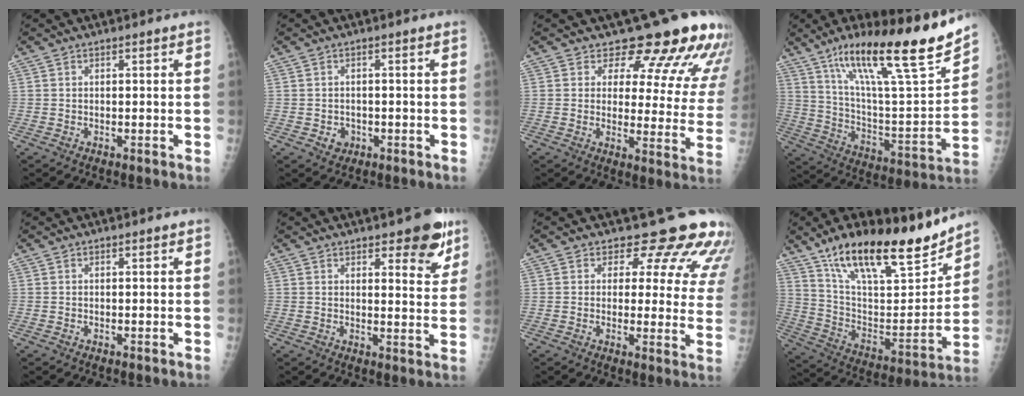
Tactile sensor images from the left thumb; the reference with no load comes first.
{"total": 2.2, "force": [-0.8, 2.0, 0.7], "torque": [-0.001, 0.005, -0.006]}
{"total": 15.9, "force": [13.6, 5.7, 6.0], "torque": [-0.022, -0.097, 0.146]}
{"total": 25.9, "force": [17.4, 4.2, 18.7], "torque": [-0.282, -0.062, 0.296]}
{"total": 0.0}
{"total": 8.1, "force": [5.1, 3.1, 5.4], "torque": [-0.037, -0.028, 0.064]}
{"total": 14.4, "force": [12.6, 5.5, 4.3], "torque": [0.005, -0.093, 0.119]}
{"total": 25.5, "force": [18.4, 8.1, 15.6], "torque": [-0.218, -0.069, 0.312]}